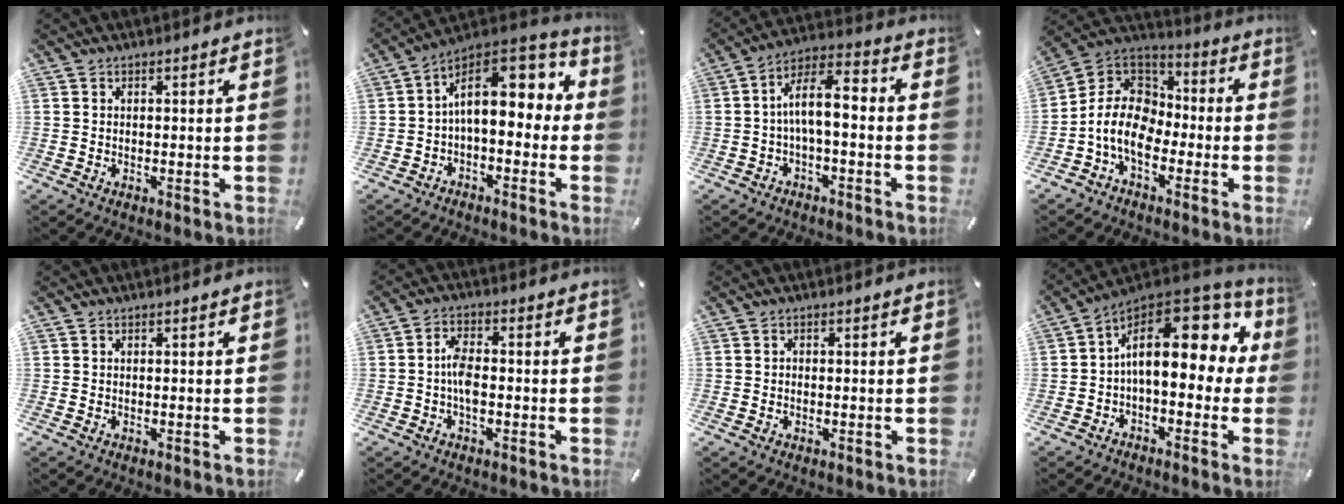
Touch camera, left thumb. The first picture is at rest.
{"total": 14.1, "force": [3.9, 8.1, 10.8], "torque": [-0.160, -0.026, 0.068]}
{"total": 9.6, "force": [-0.8, 4.0, 8.7], "torque": [-0.164, 0.009, -0.013]}
{"total": 12.1, "force": [-5.6, 8.4, 6.7], "torque": [-0.157, 0.021, -0.109]}
{"total": 0.0}
{"total": 5.2, "force": [-1.1, 2.6, 4.4], "torque": [-0.082, 0.010, -0.019]}
{"total": 0.8, "force": [-0.1, 0.7, 0.5], "torque": [-0.009, 0.002, -0.003]}
{"total": 18.6, "force": [4.9, 10.1, 14.8], "torque": [-0.222, -0.037, 0.084]}